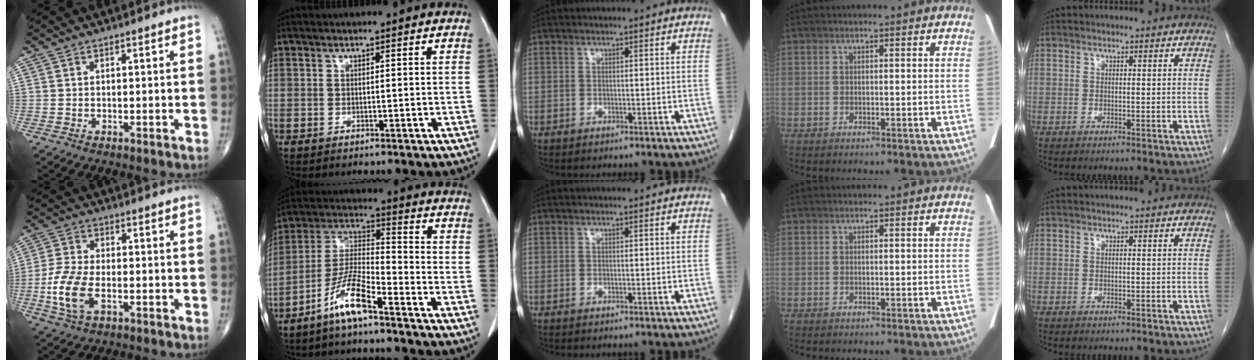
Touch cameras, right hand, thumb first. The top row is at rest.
{"thumb": {"total": 9.3, "force": [-2.6, 4.8, 7.5], "torque": [-0.169, 0.005, -0.051]}, "index": {"total": 8.9, "force": [-6.0, 0.8, 6.5], "torque": [-0.142, -0.011, -0.125]}}